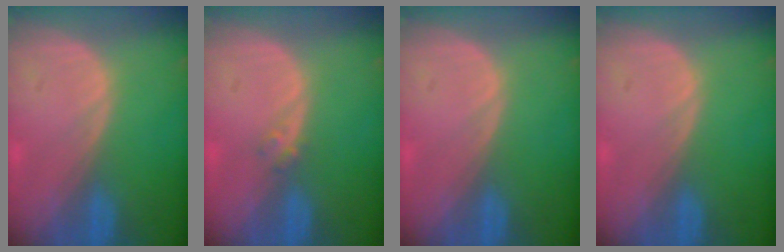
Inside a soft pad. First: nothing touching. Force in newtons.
{"total": 1.4, "press": 1.2, "slide": 0.7}
{"total": 0.0}
{"total": 0.0}